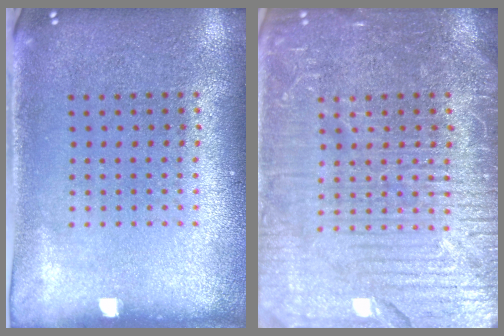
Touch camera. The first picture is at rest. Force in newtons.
{"total": 7.2, "press": 7.2, "slide": 0.9}